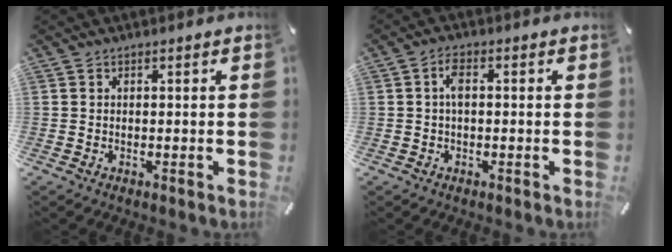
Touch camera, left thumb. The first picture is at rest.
{"total": 2.8, "force": [0.3, 1.2, 2.5], "torque": [-0.052, 0.006, 0.003]}